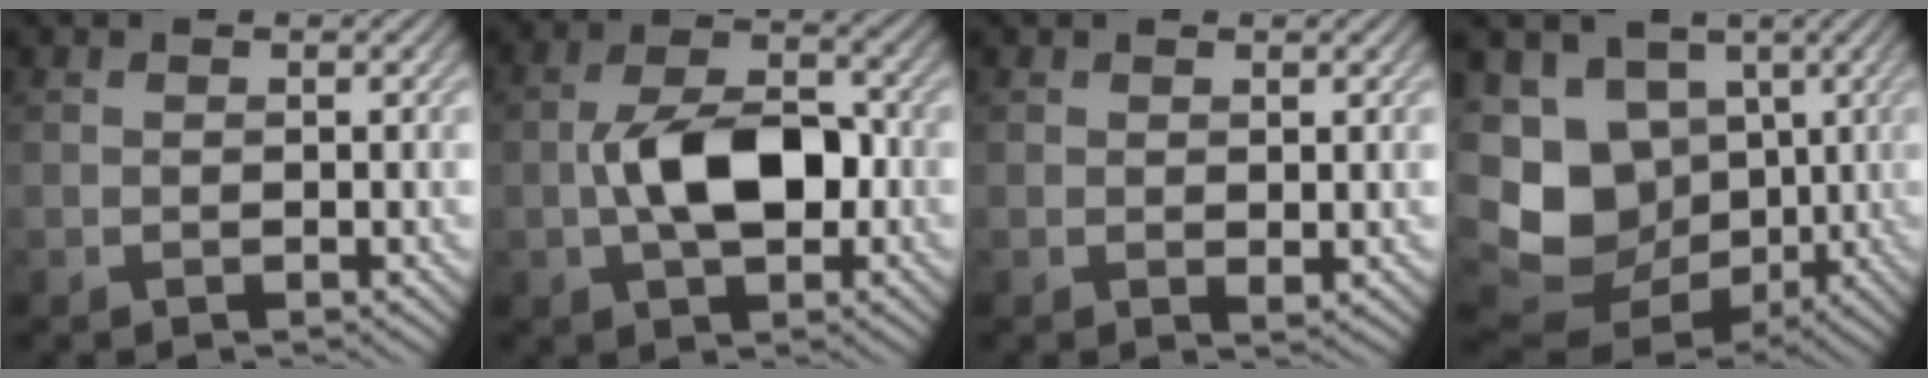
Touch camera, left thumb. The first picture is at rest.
{"total": 8.8, "force": [-1.1, 4.8, 7.2], "torque": [-0.140, 0.006, -0.024]}
{"total": 0.7, "force": [0.4, 0.3, 0.5], "torque": [-0.007, -0.005, 0.008]}
{"total": 14.6, "force": [-1.4, 11.9, 8.3], "torque": [-0.203, -0.027, -0.007]}